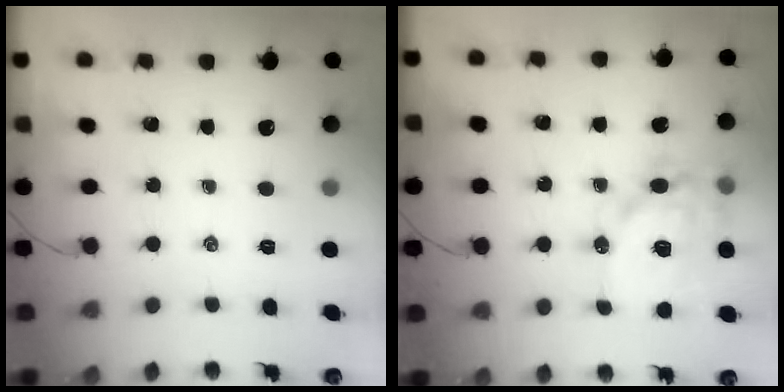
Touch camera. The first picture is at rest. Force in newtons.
{"total": 16.5, "press": 16.2, "slide": 3.2}